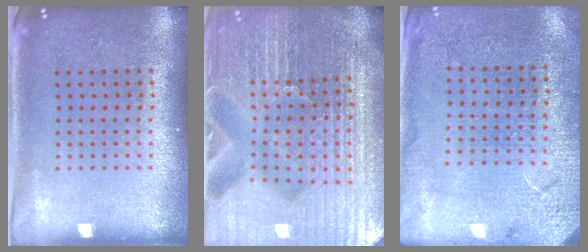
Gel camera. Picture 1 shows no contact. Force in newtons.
{"total": 6.5, "press": 5.8, "slide": 3.0}
{"total": 2.6, "press": 2.6, "slide": 0.2}